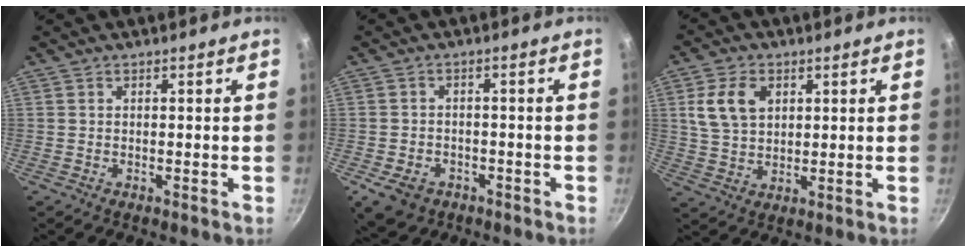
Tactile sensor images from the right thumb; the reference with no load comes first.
{"total": 7.0, "force": [-3.6, 5.2, 3.0], "torque": [-0.053, 0.017, -0.049]}
{"total": 8.8, "force": [2.8, 6.0, 5.7], "torque": [-0.100, -0.005, 0.058]}